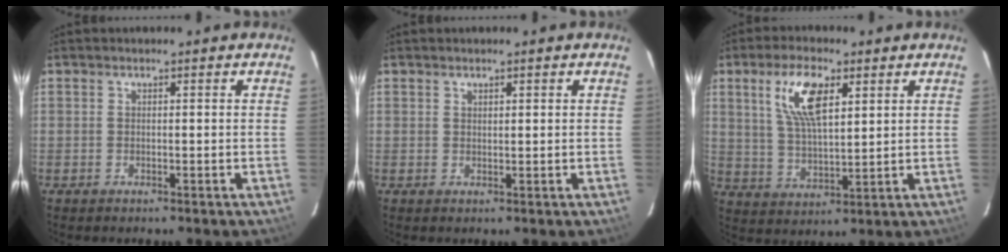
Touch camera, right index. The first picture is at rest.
{"total": 0.9, "force": [0.7, 0.3, 0.5], "torque": [-0.007, 0.002, 0.013]}
{"total": 10.2, "force": [4.4, 3.9, 8.3], "torque": [-0.164, 0.010, 0.087]}